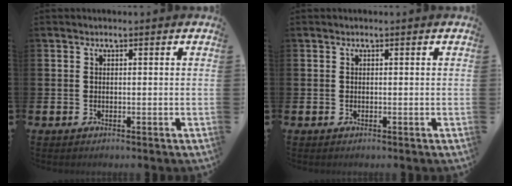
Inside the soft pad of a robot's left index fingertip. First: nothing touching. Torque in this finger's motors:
{"motor_torque": [0.05, 0.03, 0.01, 0.02]}